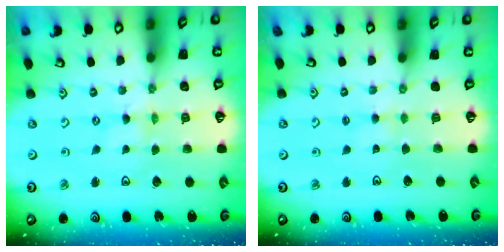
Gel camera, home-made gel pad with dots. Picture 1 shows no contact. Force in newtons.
{"total": 1.7, "press": 1.6, "slide": 0.4}